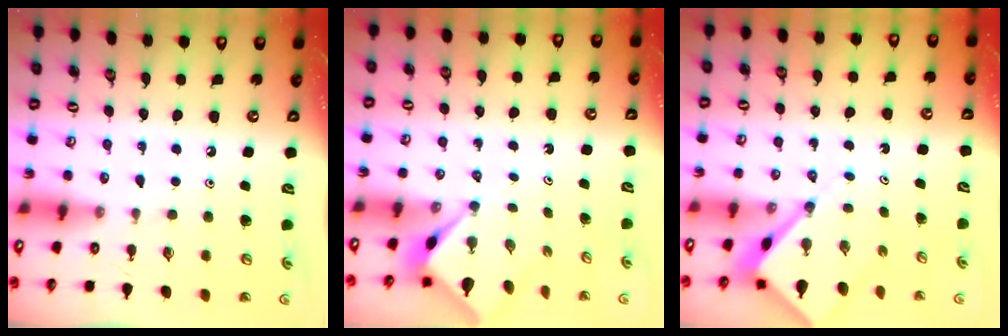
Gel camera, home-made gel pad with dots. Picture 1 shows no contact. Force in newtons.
{"total": 2.7, "press": 2.7, "slide": 0.0}
{"total": 5.8, "press": 5.7, "slide": 0.5}